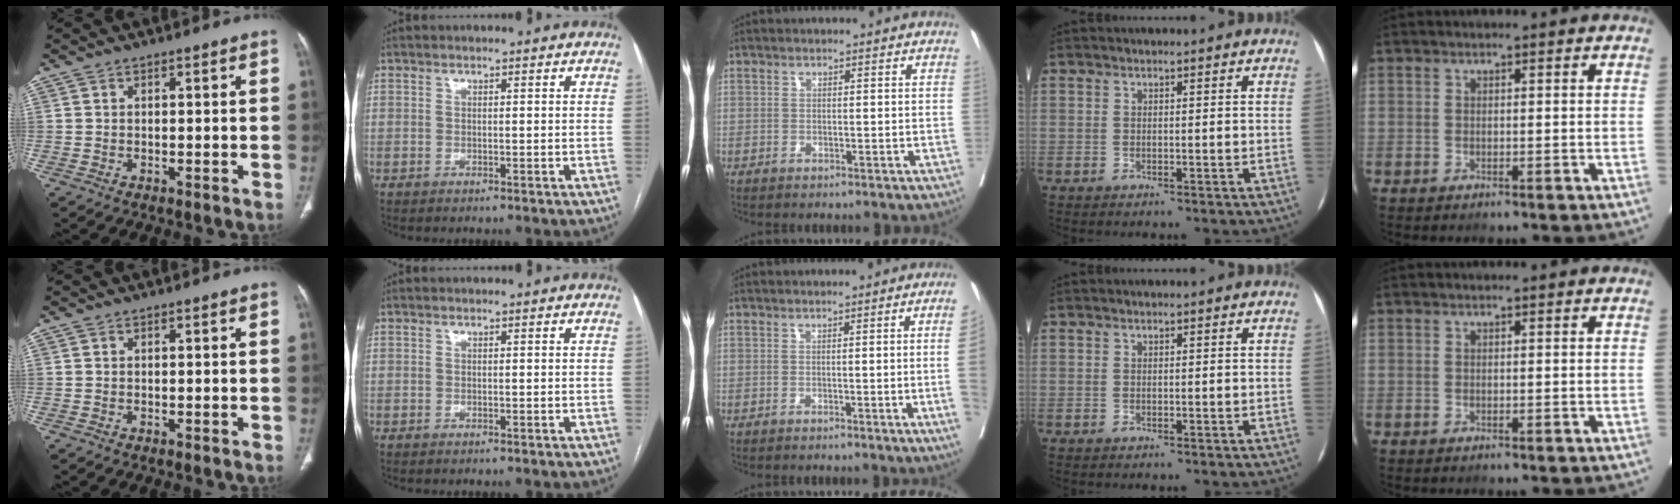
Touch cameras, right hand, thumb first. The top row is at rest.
{"middle": {"total": 6.1, "force": [-0.8, -2.0, 5.7], "torque": [-0.069, -0.015, -0.008]}}